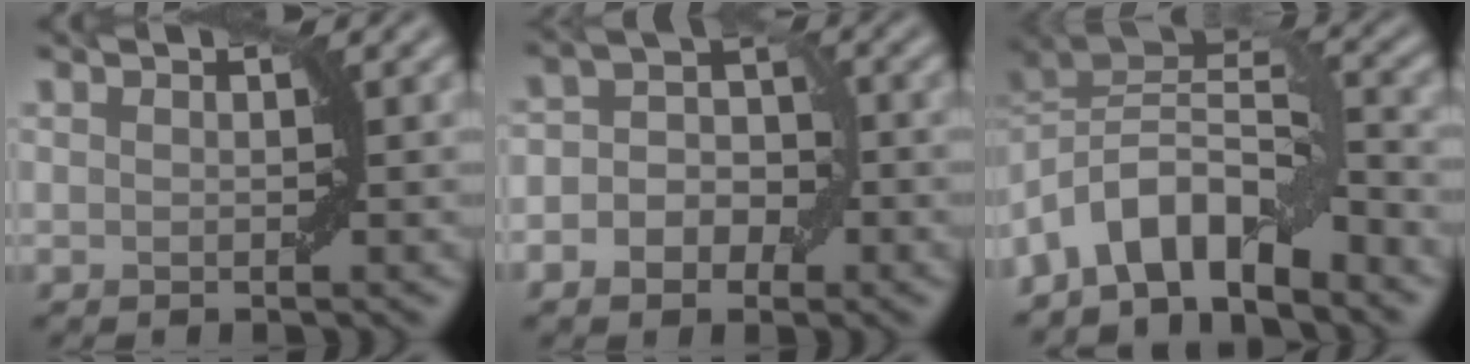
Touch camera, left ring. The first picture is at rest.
{"total": 4.5, "force": [-1.3, 3.3, 2.8], "torque": [-0.021, 0.010, -0.026]}
{"total": 7.4, "force": [-4.1, 3.4, 5.2], "torque": [-0.067, 0.016, -0.088]}